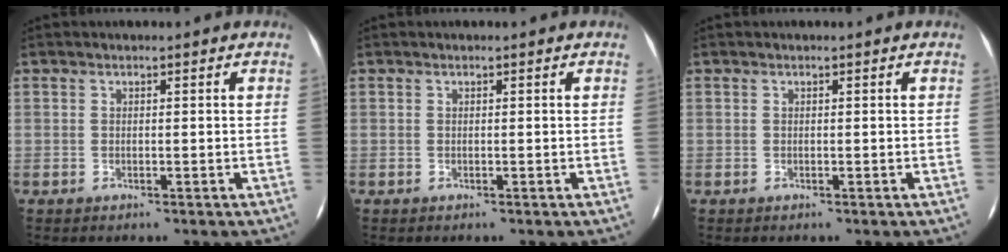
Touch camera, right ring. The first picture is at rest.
{"total": 0.0}
{"total": 0.0}